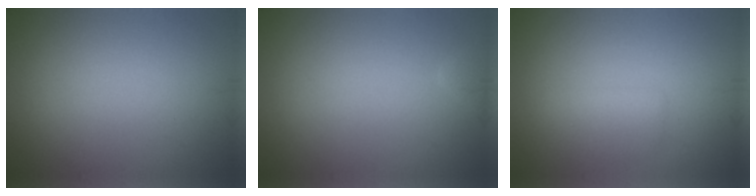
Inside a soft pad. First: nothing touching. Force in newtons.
{"total": 0.8, "press": 0.8, "slide": 0.1}
{"total": 1.7, "press": 1.7, "slide": 0.2}